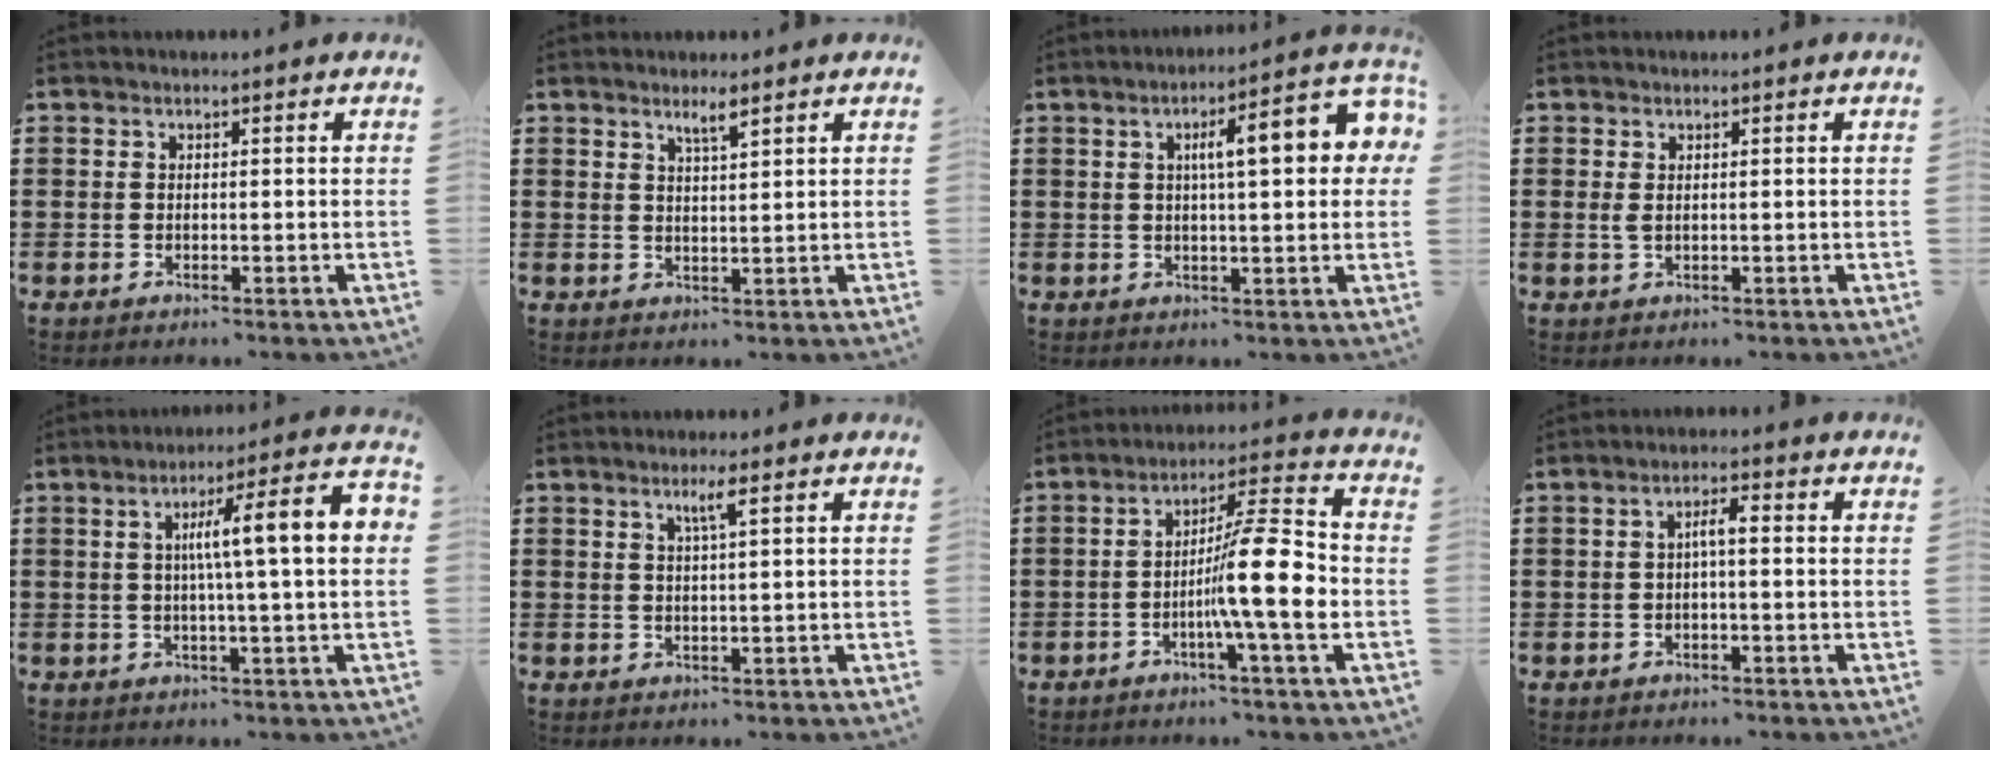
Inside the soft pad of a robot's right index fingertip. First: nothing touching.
{"total": 2.4, "force": [1.8, 0.1, 1.6], "torque": [-0.025, -0.002, 0.029]}
{"total": 9.2, "force": [2.3, 2.1, 8.7], "torque": [-0.135, -0.002, 0.028]}
{"total": 1.1, "force": [0.3, 0.3, 1.0], "torque": [-0.022, 0.002, 0.005]}
{"total": 9.4, "force": [1.1, 0.3, 9.3], "torque": [-0.165, -0.003, 0.008]}
{"total": 2.5, "force": [1.2, -0.1, 2.2], "torque": [-0.046, -0.002, 0.019]}
{"total": 11.6, "force": [-2.4, 1.3, 11.3], "torque": [-0.181, -0.005, -0.045]}
{"total": 2.7, "force": [-0.2, 0.6, 2.6], "torque": [-0.051, 0.006, -0.007]}